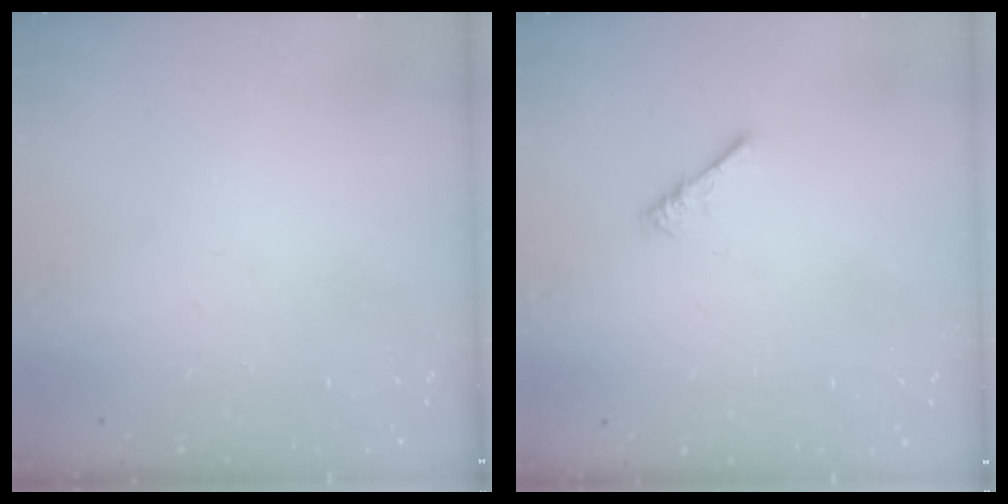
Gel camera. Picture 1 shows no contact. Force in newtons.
{"total": 0.8, "press": 0.8, "slide": 0.3}